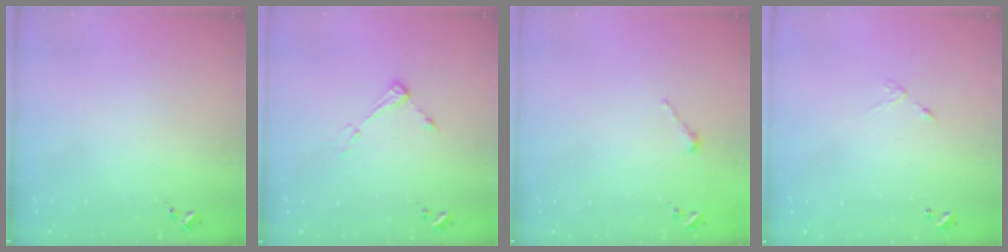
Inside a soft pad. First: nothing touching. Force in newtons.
{"total": 6.0, "press": 5.9, "slide": 0.6}
{"total": 2.5, "press": 2.5, "slide": 0.2}
{"total": 5.9, "press": 5.9, "slide": 0.4}